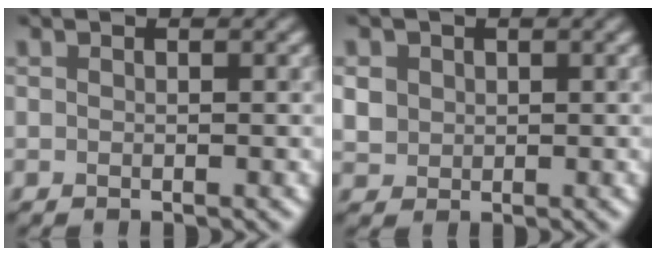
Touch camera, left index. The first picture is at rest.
{"total": 2.2, "force": [0.4, 2.0, 0.6], "torque": [-0.018, 0.006, 0.012]}